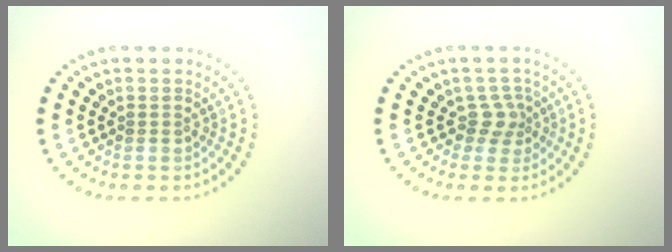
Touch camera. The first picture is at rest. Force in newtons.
{"total": 2.0, "press": 1.3, "slide": 1.5}